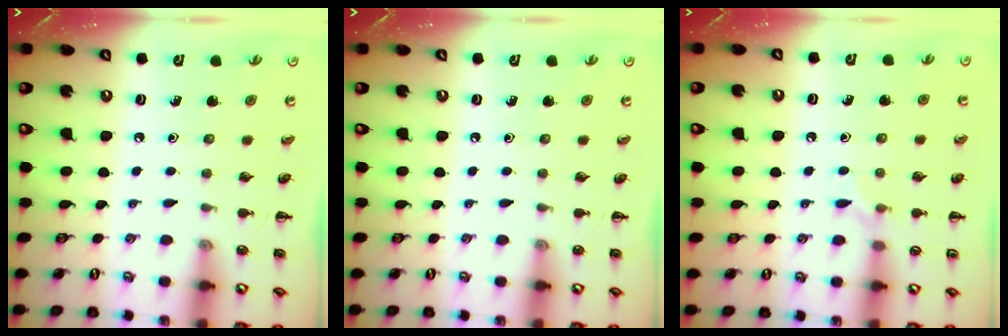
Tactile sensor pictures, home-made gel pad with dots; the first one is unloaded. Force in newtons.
{"total": 0.0}
{"total": 5.9, "press": 5.6, "slide": 1.9}